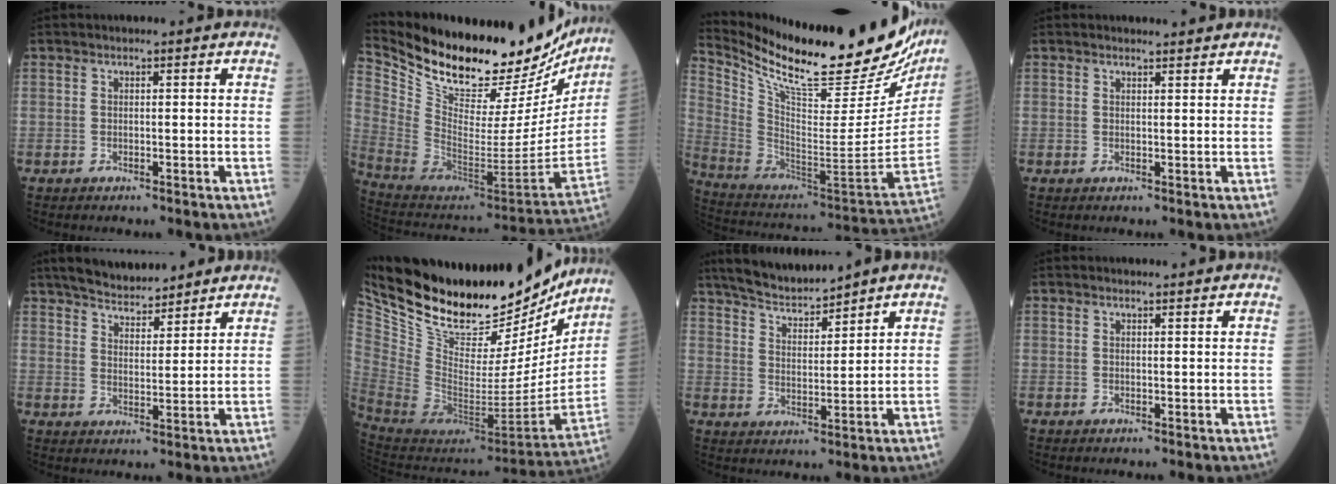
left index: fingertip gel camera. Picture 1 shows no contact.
{"total": 32.1, "force": [27.4, 8.6, 14.3], "torque": [-0.252, -0.063, 0.402]}
{"total": 31.4, "force": [26.4, 6.3, 15.9], "torque": [-0.279, -0.075, 0.384]}
{"total": 1.8, "force": [1.8, 0.0, 0.1], "torque": [-0.009, 0.000, 0.026]}
{"total": 10.8, "force": [9.7, 2.5, 4.3], "torque": [-0.066, 0.017, 0.154]}
{"total": 30.2, "force": [25.2, 9.9, 13.3], "torque": [-0.245, -0.030, 0.393]}
{"total": 7.6, "force": [7.2, 0.2, 2.3], "torque": [-0.050, 0.005, 0.139]}
{"total": 0.7, "force": [0.7, -0.1, 0.0], "torque": [-0.005, -0.003, 0.009]}